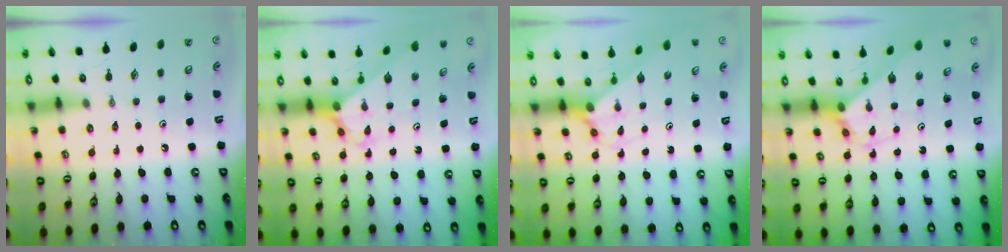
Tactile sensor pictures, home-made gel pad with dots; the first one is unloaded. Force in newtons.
{"total": 2.7, "press": 2.7, "slide": 0.1}
{"total": 1.9, "press": 1.9, "slide": 0.2}
{"total": 2.6, "press": 2.6, "slide": 0.2}